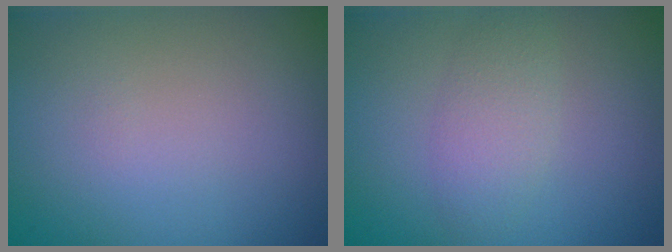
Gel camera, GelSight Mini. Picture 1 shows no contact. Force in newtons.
{"total": 2.4, "press": 2.4, "slide": 0.2}